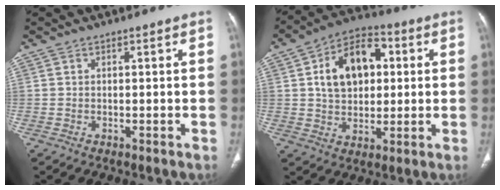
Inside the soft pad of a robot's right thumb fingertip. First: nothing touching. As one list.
[{"total": 14.2, "force": [2.9, 9.6, 10.1], "torque": [-0.133, 0.012, 0.042]}]